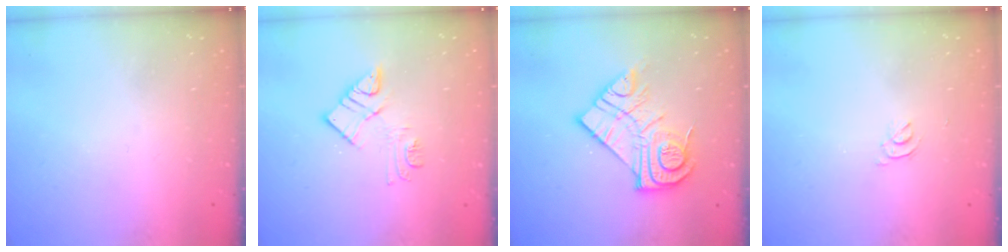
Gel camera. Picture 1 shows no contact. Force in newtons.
{"total": 10.5, "press": 10.5, "slide": 0.7}
{"total": 16.3, "press": 16.2, "slide": 1.1}
{"total": 2.9, "press": 2.9, "slide": 0.5}